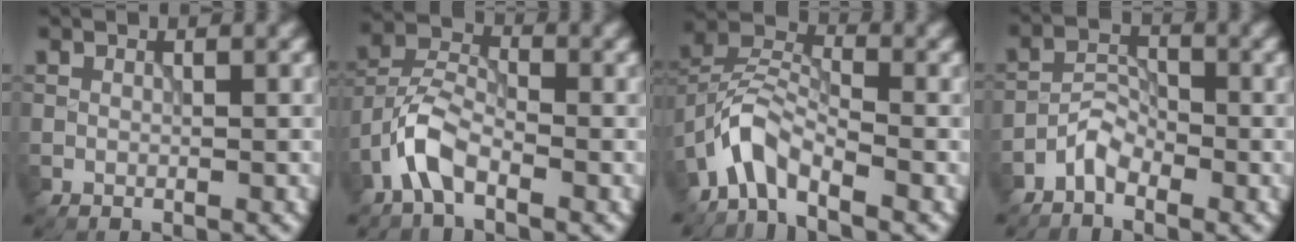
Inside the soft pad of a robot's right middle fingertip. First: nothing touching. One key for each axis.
{"total": 4.3, "fx": -2.6, "fy": 1.9, "fz": 2.9, "tx": -0.055, "ty": 0.012, "tz": -0.063}
{"total": 4.5, "fx": -3.4, "fy": 1.6, "fz": 2.5, "tx": -0.045, "ty": 0.009, "tz": -0.078}
{"total": 2.3, "fx": -1.8, "fy": 1.0, "fz": 1.0, "tx": -0.015, "ty": 0.012, "tz": -0.040}